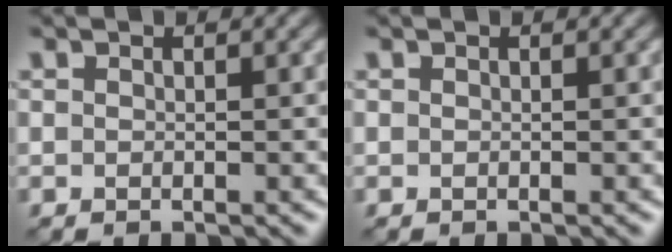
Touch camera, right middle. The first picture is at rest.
{"total": 0.0}